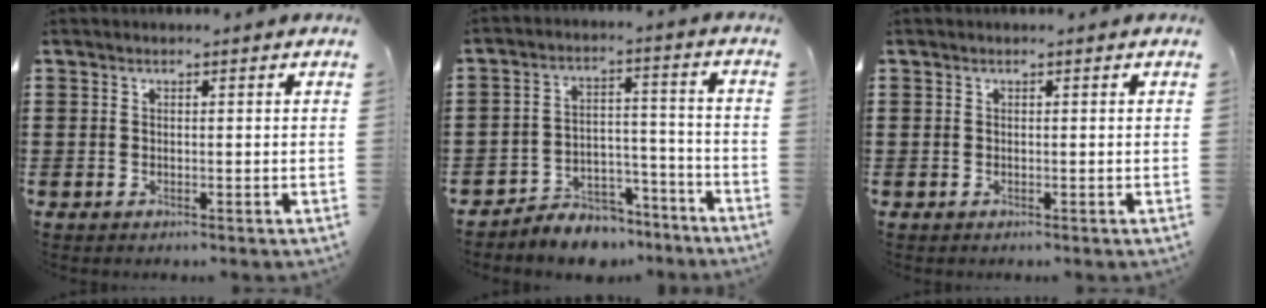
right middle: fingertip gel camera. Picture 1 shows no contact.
{"total": 6.0, "force": [-5.6, 2.0, 0.5], "torque": [-0.007, 0.023, -0.112]}
{"total": 0.0}